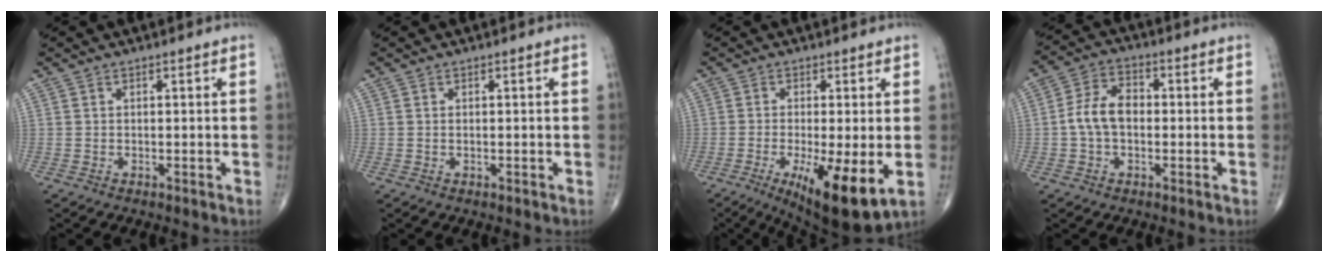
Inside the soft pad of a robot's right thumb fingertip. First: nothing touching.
{"total": 0.0}
{"total": 12.9, "force": [-3.7, 3.4, 11.9], "torque": [-0.188, -0.026, -0.049]}
{"total": 7.5, "force": [-0.6, 5.0, 5.6], "torque": [-0.103, 0.024, -0.020]}